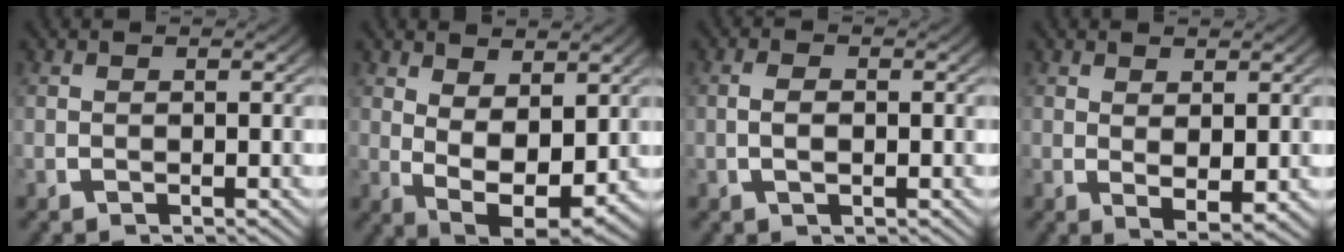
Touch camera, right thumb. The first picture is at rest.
{"total": 6.9, "force": [-0.5, 4.5, 5.3], "torque": [-0.106, -0.043, 0.010]}
{"total": 1.6, "force": [-0.2, 0.8, 1.3], "torque": [-0.028, -0.003, -0.003]}
{"total": 2.6, "force": [0.4, 1.5, 2.1], "torque": [-0.037, -0.014, 0.017]}